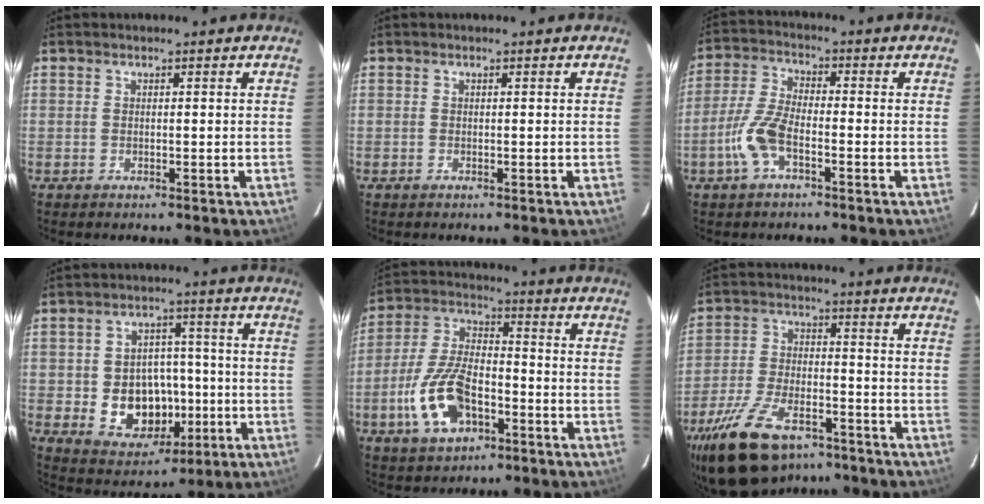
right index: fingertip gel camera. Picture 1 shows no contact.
{"total": 0.0}
{"total": 8.0, "force": [-3.6, 3.1, 6.5], "torque": [-0.149, 0.002, -0.072]}
{"total": 11.7, "force": [-2.5, 9.4, 6.5], "torque": [-0.138, 0.007, -0.018]}
{"total": 13.5, "force": [-5.5, 6.9, 10.2], "torque": [-0.221, 0.005, -0.098]}
{"total": 18.3, "force": [-12.8, 8.7, 9.7], "torque": [-0.211, -0.026, -0.215]}